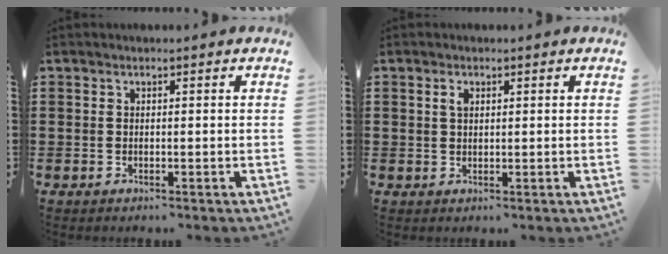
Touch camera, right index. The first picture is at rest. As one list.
[{"total": 1.5, "force": [0.5, 0.8, 1.1], "torque": [-0.024, 0.006, 0.008]}]